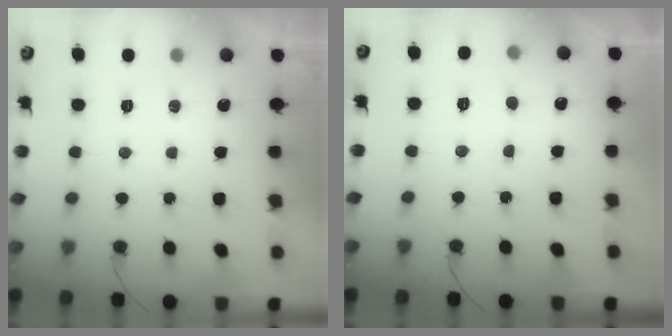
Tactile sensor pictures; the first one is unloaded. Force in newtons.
{"total": 2.9, "press": 2.9, "slide": 0.3}